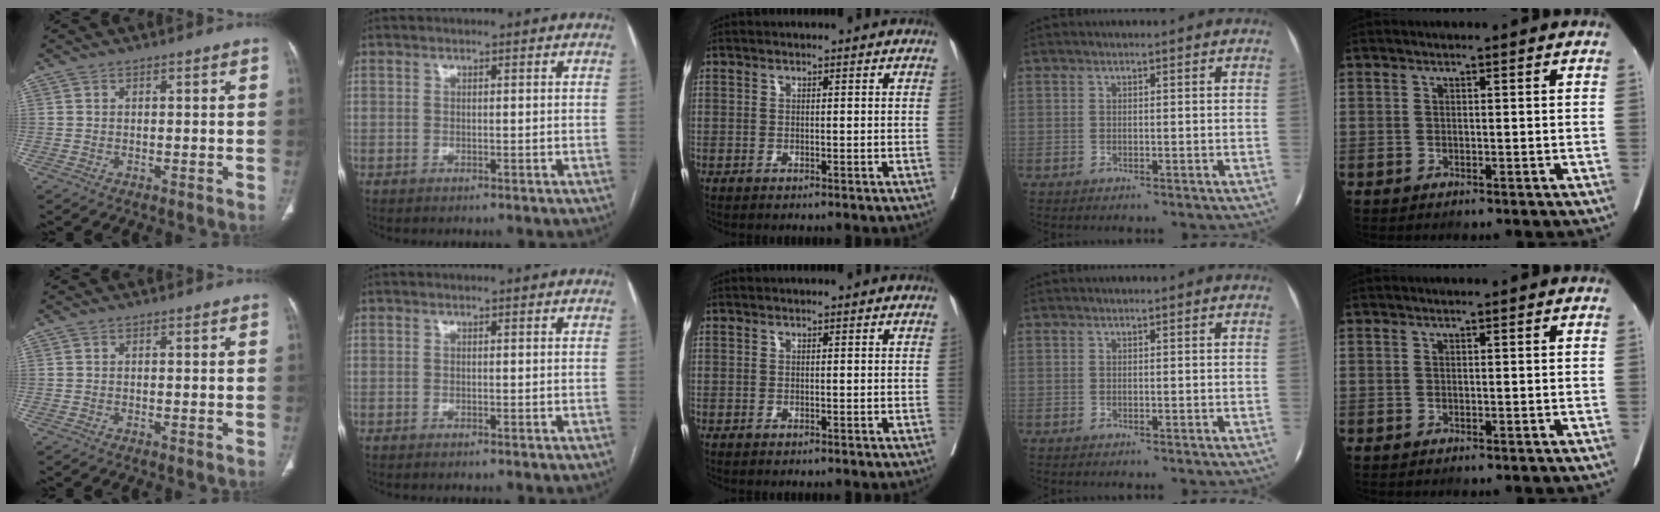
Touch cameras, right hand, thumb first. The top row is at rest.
{}